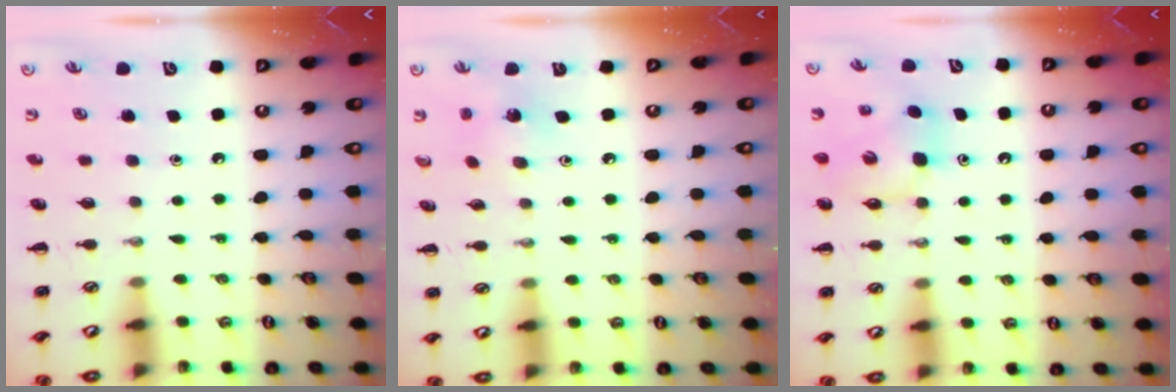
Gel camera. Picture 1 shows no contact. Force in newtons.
{"total": 2.6, "press": 2.6, "slide": 0.5}
{"total": 6.5, "press": 6.5, "slide": 1.0}